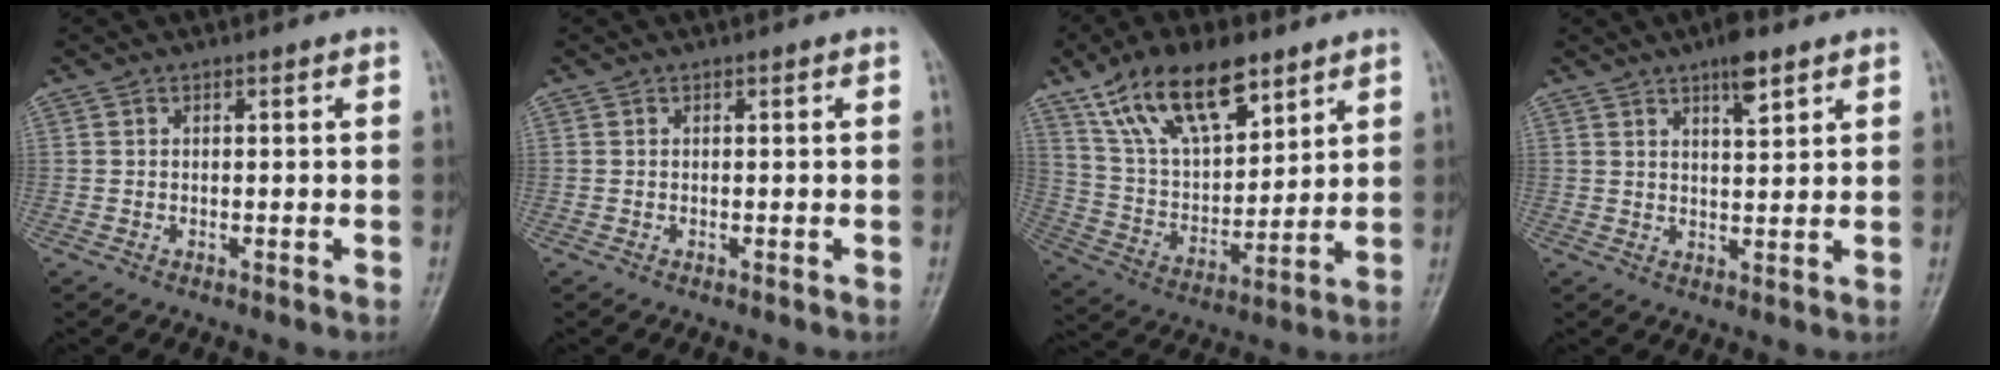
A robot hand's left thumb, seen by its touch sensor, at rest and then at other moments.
{"total": 0.0}
{"total": 18.6, "force": [11.5, 8.7, 11.8], "torque": [-0.170, -0.041, 0.218]}
{"total": 5.2, "force": [3.3, 1.5, 3.6], "torque": [-0.048, -0.016, 0.052]}